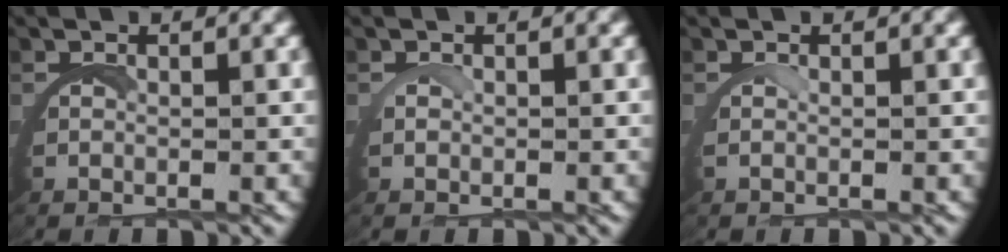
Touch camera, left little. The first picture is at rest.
{"total": 0.5, "force": [0.4, -0.3, 0.1], "torque": [-0.010, -0.006, 0.011]}
{"total": 0.6, "force": [0.3, -0.2, 0.4], "torque": [-0.010, 0.003, 0.006]}